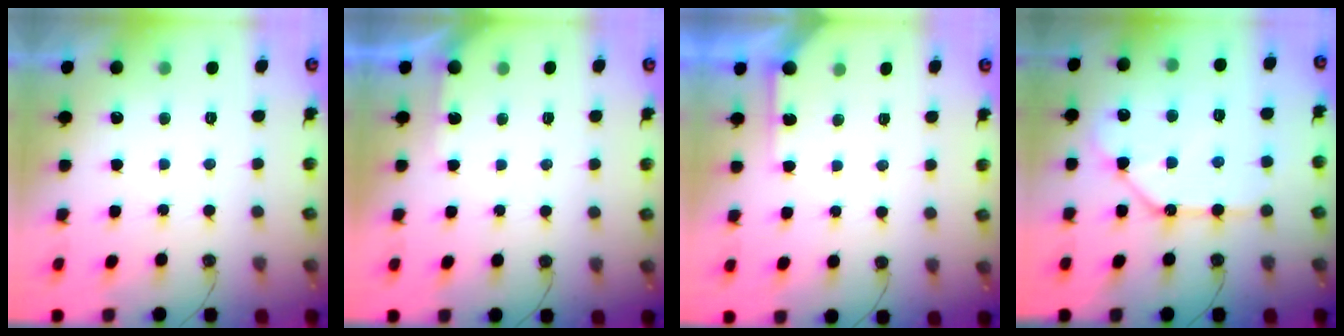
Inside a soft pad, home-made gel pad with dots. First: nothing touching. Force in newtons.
{"total": 2.0, "press": 2.0, "slide": 0.3}
{"total": 4.9, "press": 4.8, "slide": 0.7}
{"total": 12.5, "press": 12.4, "slide": 1.6}